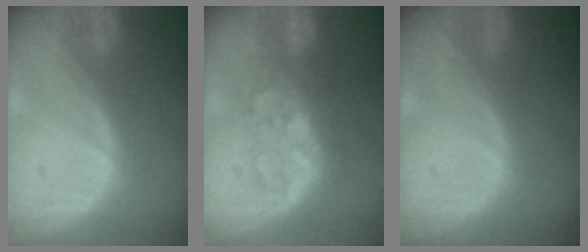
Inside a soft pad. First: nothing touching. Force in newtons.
{"total": 8.0, "press": 7.3, "slide": 3.2}
{"total": 0.0}